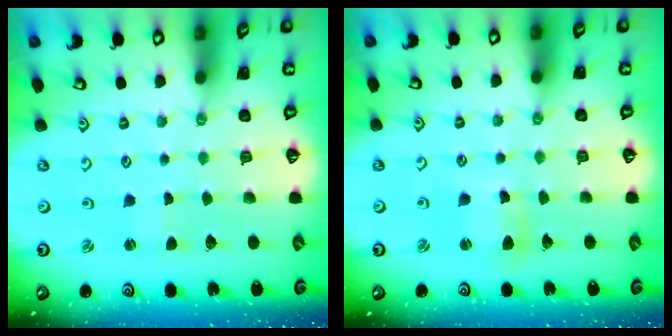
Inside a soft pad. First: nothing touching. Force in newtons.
{"total": 3.7, "press": 3.7, "slide": 0.4}